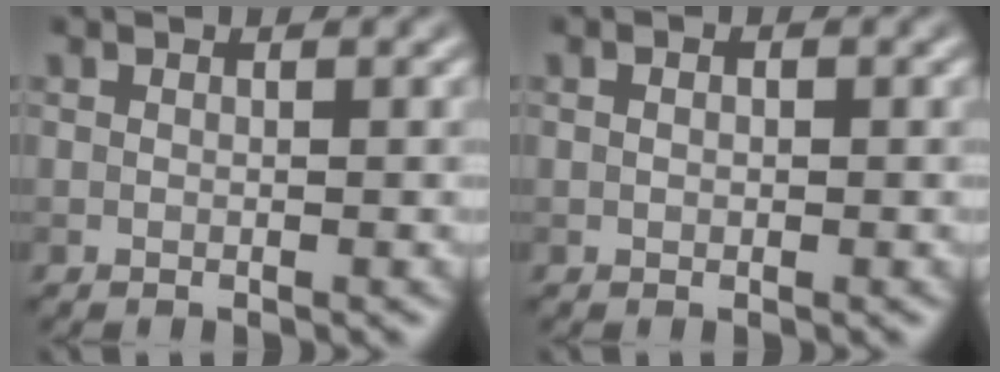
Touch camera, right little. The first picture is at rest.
{"total": 0.8, "force": [0.2, 0.6, 0.5], "torque": [-0.008, 0.000, 0.001]}